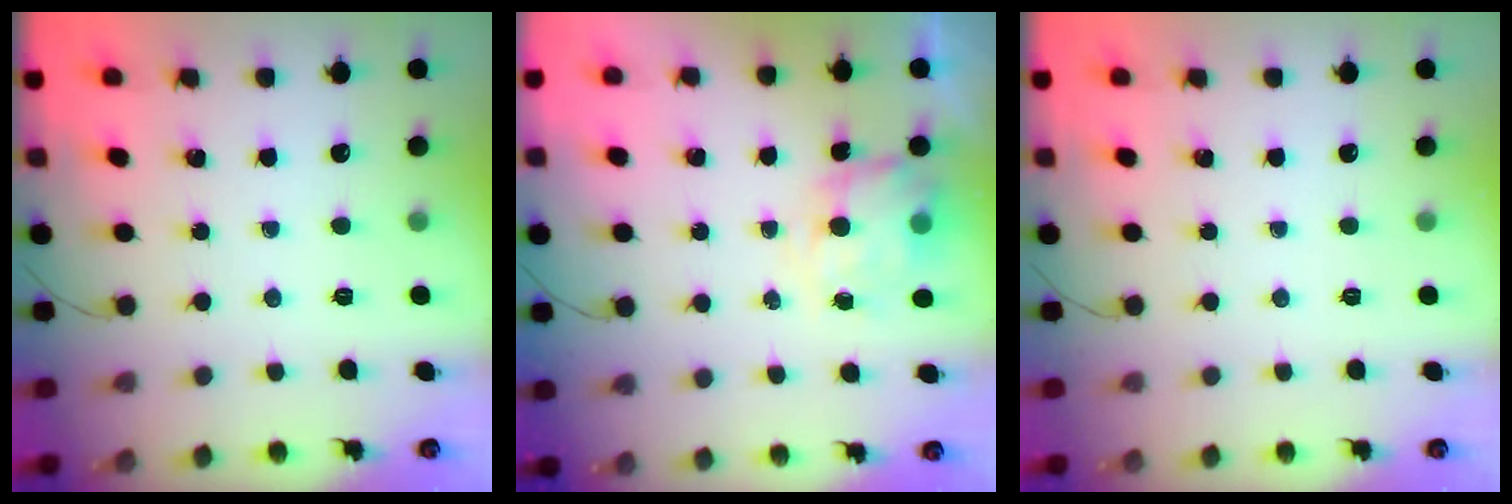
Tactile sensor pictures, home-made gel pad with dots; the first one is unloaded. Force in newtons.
{"total": 5.5, "press": 5.5, "slide": 0.6}
{"total": 0.0}